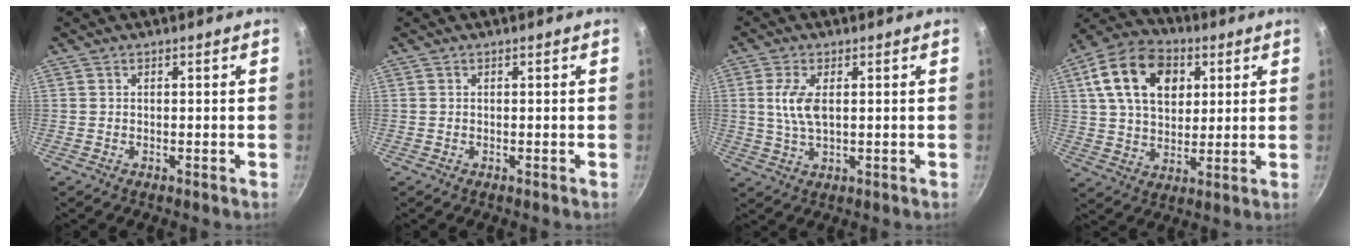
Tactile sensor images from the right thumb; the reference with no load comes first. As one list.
[{"total": 0.0}, {"total": 6.1, "force": [1.1, 2.8, 5.3], "torque": [-0.108, 0.000, 0.022]}, {"total": 17.1, "force": [5.6, 11.7, 11.1], "torque": [-0.170, 0.002, 0.087]}]